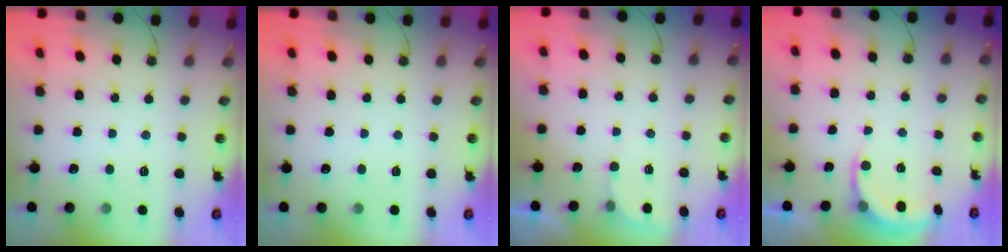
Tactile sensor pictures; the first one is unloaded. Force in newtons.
{"total": 0.0}
{"total": 1.6, "press": 1.6, "slide": 0.0}
{"total": 4.8, "press": 4.7, "slide": 0.2}